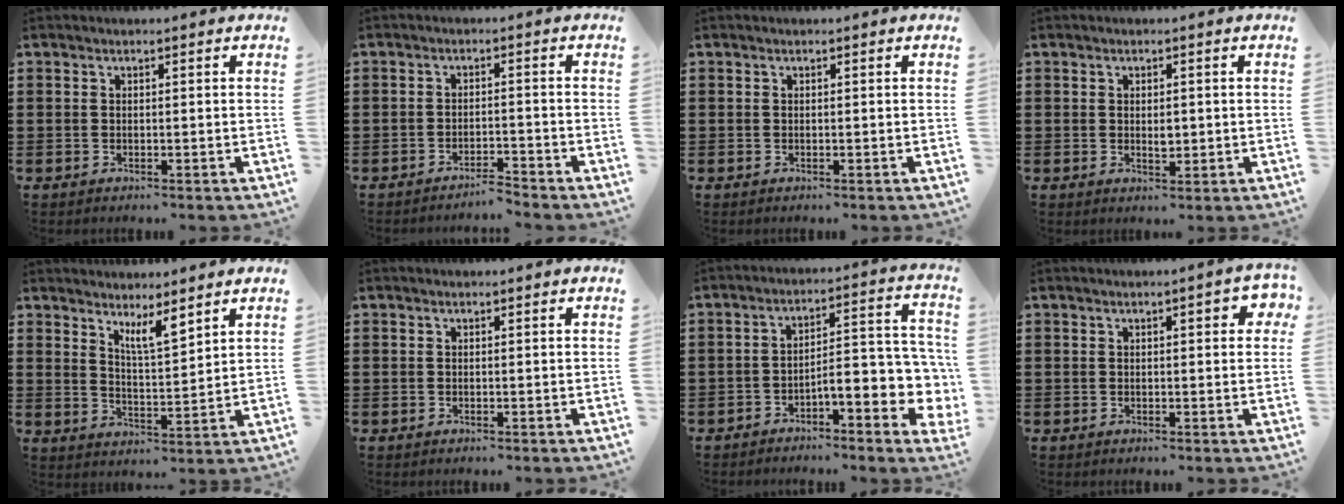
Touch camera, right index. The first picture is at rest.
{"total": 2.6, "force": [-2.5, -0.1, 0.3], "torque": [-0.010, -0.001, -0.054]}
{"total": 0.0}
{"total": 1.9, "force": [0.2, 0.8, 1.7], "torque": [-0.035, 0.003, 0.002]}
{"total": 5.0, "force": [4.1, 0.8, 2.8], "torque": [-0.057, -0.013, 0.071]}
{"total": 0.0}
{"total": 6.6, "force": [-3.2, 2.1, 5.4], "torque": [-0.075, -0.021, -0.063]}
{"total": 2.6, "force": [0.6, 0.8, 2.4], "torque": [-0.032, 0.000, 0.005]}